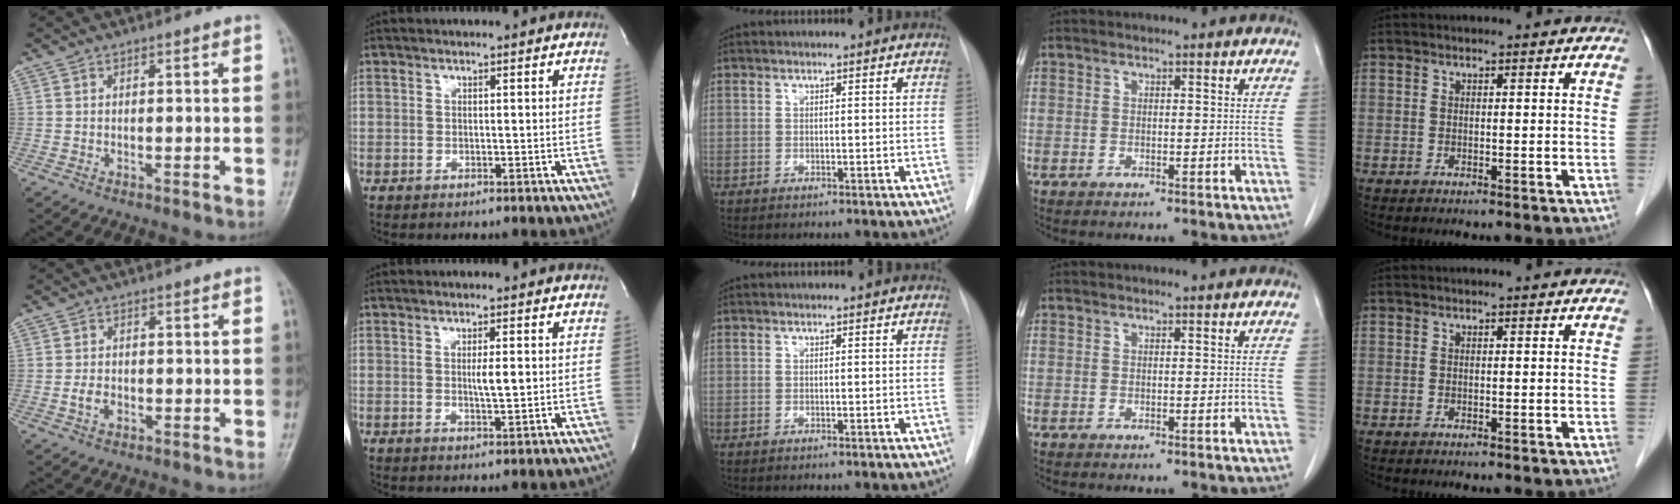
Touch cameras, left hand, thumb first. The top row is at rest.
{"thumb": {"total": 2.8, "force": [-0.9, 1.9, 1.8], "torque": [-0.034, 0.008, -0.019]}, "index": {"total": 2.8, "force": [0.0, 0.4, 2.7], "torque": [-0.048, -0.007, 0.000]}}